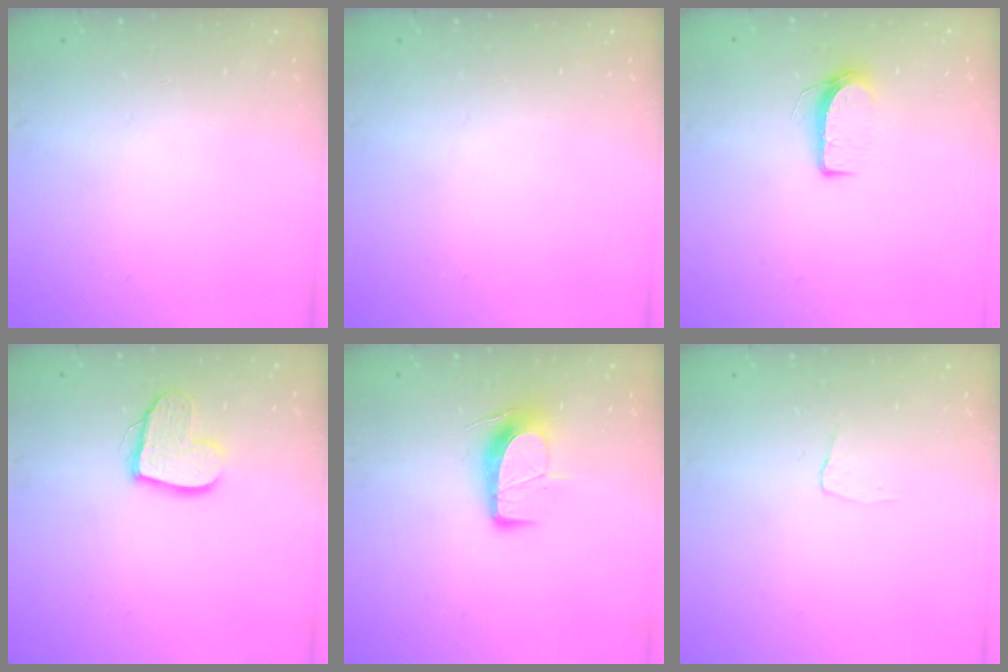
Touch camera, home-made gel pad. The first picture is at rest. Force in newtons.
{"total": 0.0}
{"total": 7.0, "press": 7.0, "slide": 0.6}
{"total": 11.8, "press": 11.7, "slide": 1.2}
{"total": 10.3, "press": 10.3, "slide": 0.6}
{"total": 2.9, "press": 2.8, "slide": 0.3}